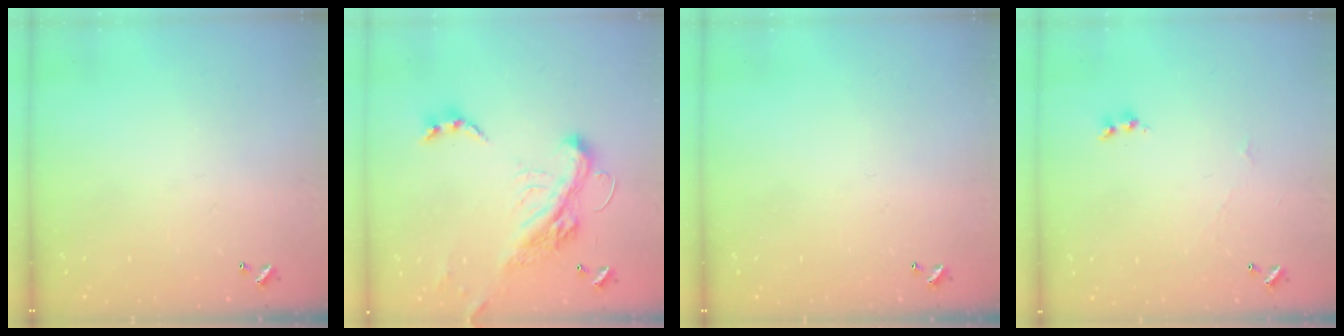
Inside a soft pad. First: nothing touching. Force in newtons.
{"total": 7.8, "press": 7.6, "slide": 1.9}
{"total": 0.0}
{"total": 1.6, "press": 1.5, "slide": 0.4}